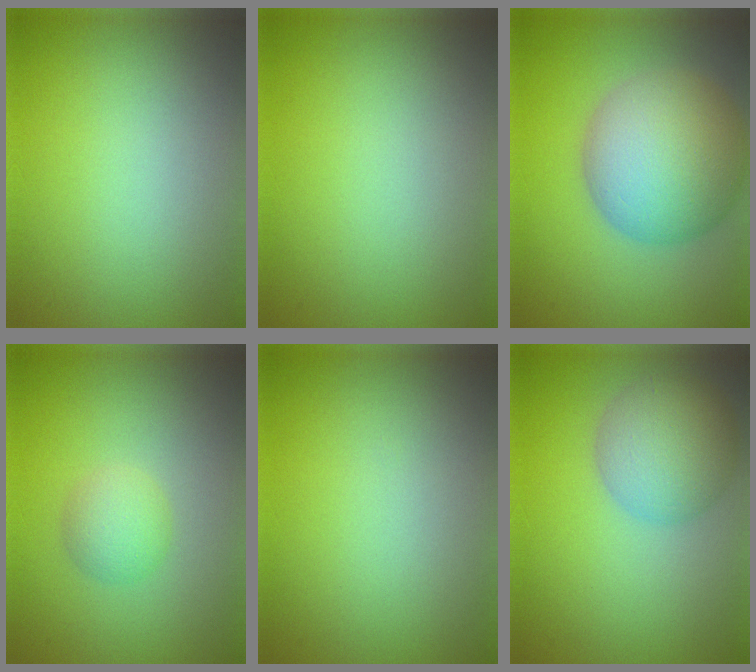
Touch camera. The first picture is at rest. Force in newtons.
{"total": 0.0}
{"total": 9.8, "press": 9.8, "slide": 0.5}
{"total": 2.1, "press": 2.1, "slide": 0.1}
{"total": 0.0}
{"total": 5.2, "press": 5.2, "slide": 0.4}